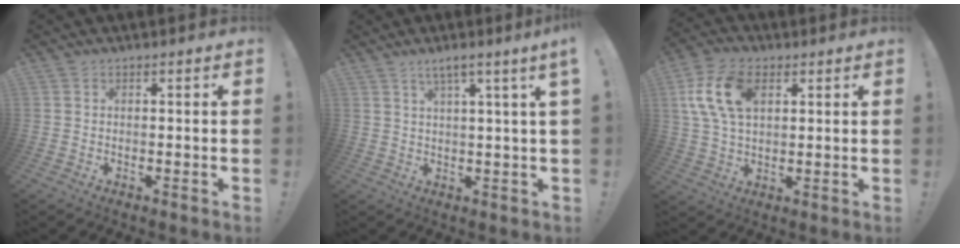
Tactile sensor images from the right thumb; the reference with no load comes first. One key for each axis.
{"total": 5.2, "fx": 2.4, "fy": -0.9, "fz": 4.5, "tx": -0.078, "ty": -0.007, "tz": 0.035}
{"total": 14.1, "fx": 4.5, "fy": 8.6, "fz": 10.2, "tx": -0.207, "ty": 0.003, "tz": 0.085}